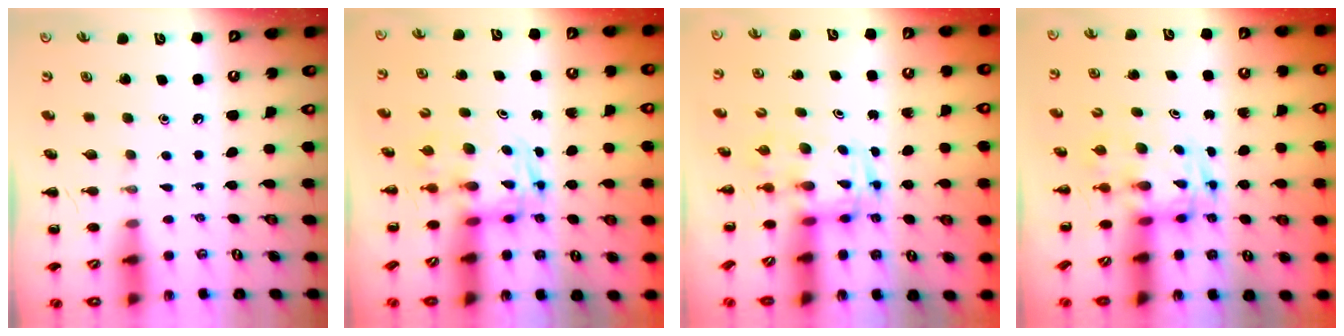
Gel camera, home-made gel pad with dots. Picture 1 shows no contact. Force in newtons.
{"total": 2.9, "press": 2.9, "slide": 0.5}
{"total": 2.8, "press": 2.7, "slide": 0.5}
{"total": 3.3, "press": 3.3, "slide": 0.6}